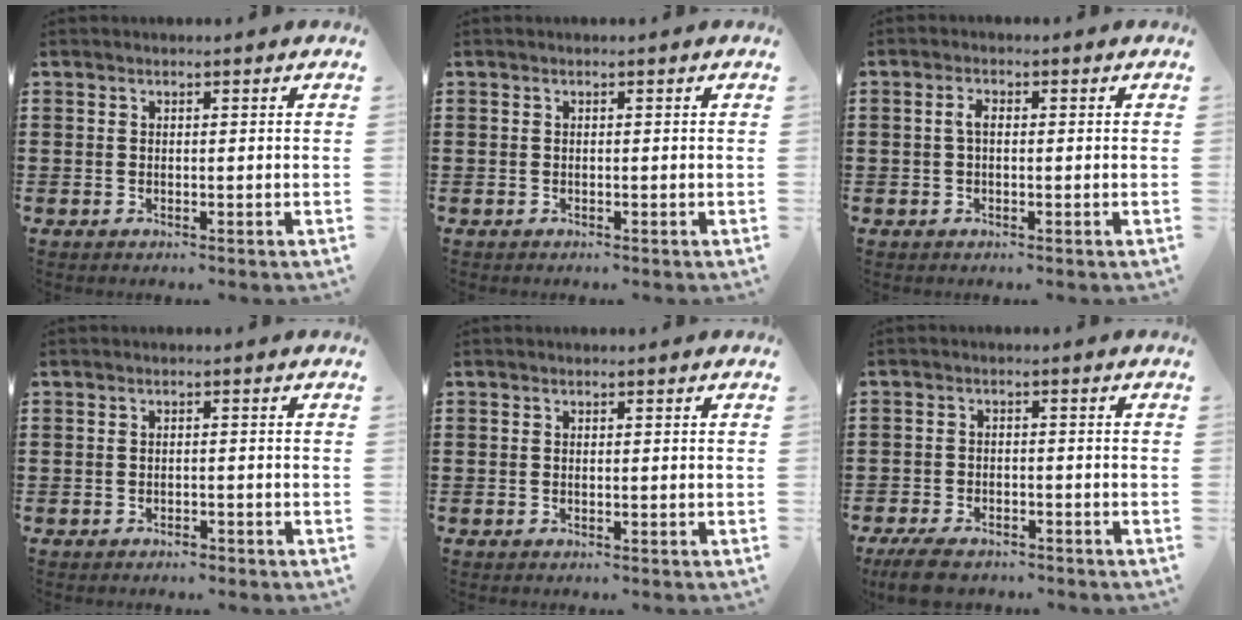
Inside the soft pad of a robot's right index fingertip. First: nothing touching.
{"total": 0.0}
{"total": 2.0, "force": [0.0, 0.8, 1.8], "torque": [-0.043, -0.001, -0.004]}
{"total": 1.1, "force": [-1.0, 0.2, 0.2], "torque": [-0.009, 0.000, -0.022]}
{"total": 0.0}
{"total": 3.6, "force": [-3.3, 0.8, 1.3], "torque": [-0.029, 0.003, -0.067]}